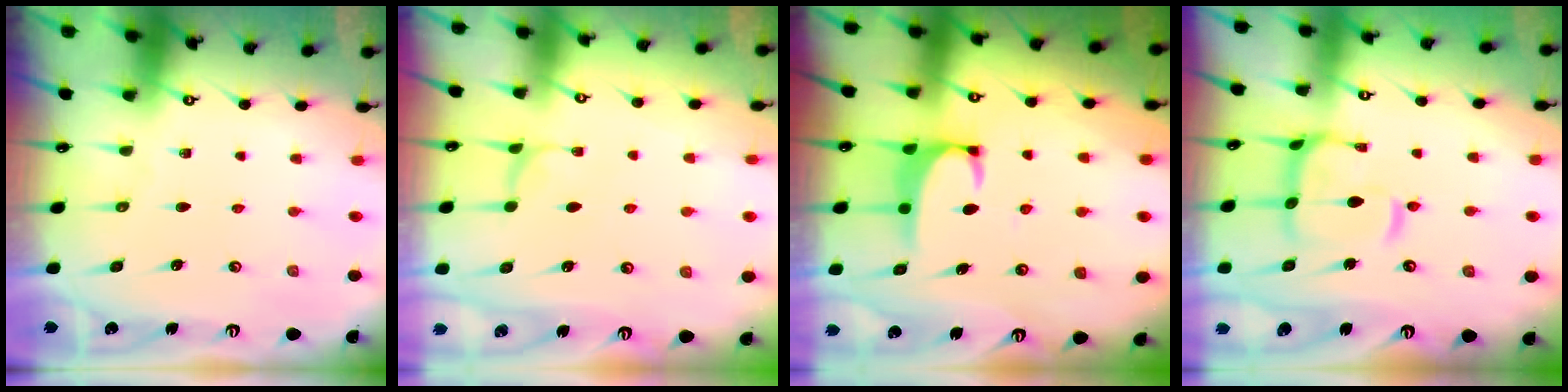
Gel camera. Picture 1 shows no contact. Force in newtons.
{"total": 1.9, "press": 1.8, "slide": 0.5}
{"total": 1.8, "press": 1.8, "slide": 0.4}
{"total": 8.9, "press": 8.8, "slide": 1.2}